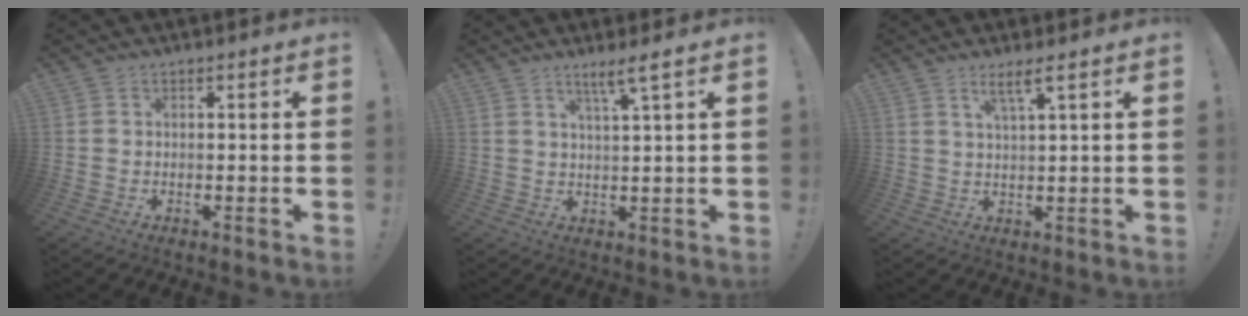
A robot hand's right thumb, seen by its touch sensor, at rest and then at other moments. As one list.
[{"total": 4.7, "force": [3.1, -0.5, 3.4], "torque": [-0.051, -0.018, 0.046]}, {"total": 4.5, "force": [2.8, 0.1, 3.5], "torque": [-0.060, -0.009, 0.042]}]